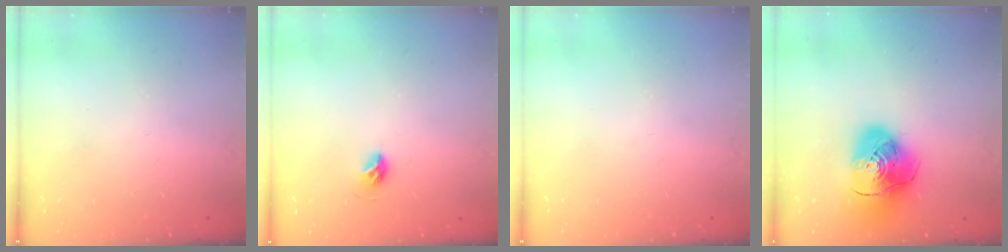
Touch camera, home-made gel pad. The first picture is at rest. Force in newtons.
{"total": 4.9, "press": 4.8, "slide": 1.1}
{"total": 0.0}
{"total": 14.0, "press": 13.9, "slide": 1.8}